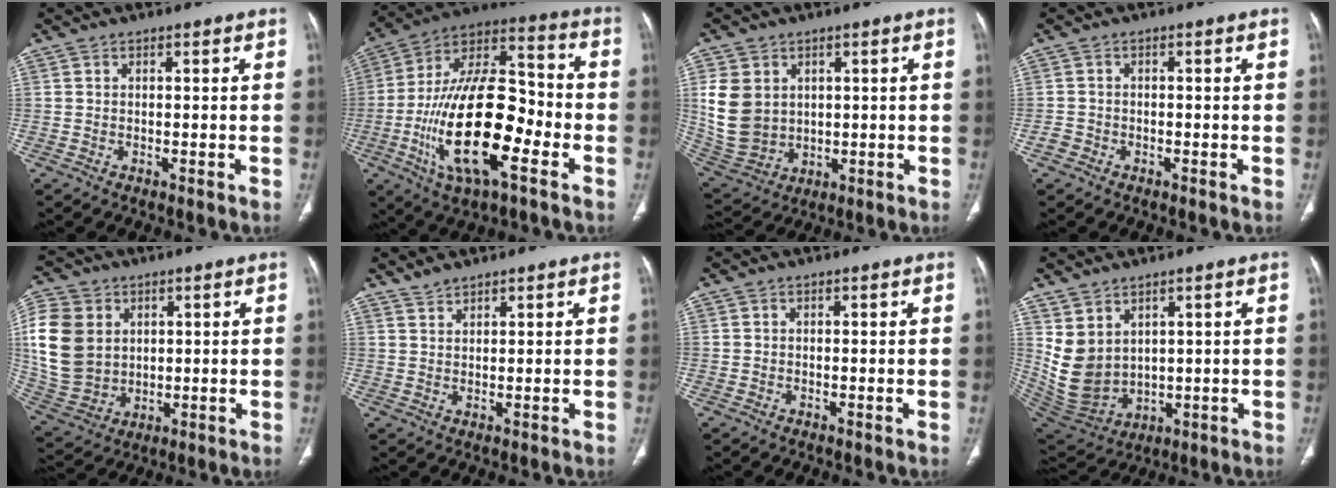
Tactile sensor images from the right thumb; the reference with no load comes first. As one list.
[{"total": 23.9, "force": [-7.0, 10.1, 20.5], "torque": [-0.359, 0.034, -0.118]}, {"total": 11.2, "force": [2.4, 9.1, 6.1], "torque": [-0.107, -0.010, 0.071]}, {"total": 1.5, "force": [-0.9, 1.2, 0.2], "torque": [-0.004, 0.005, -0.020]}, {"total": 15.8, "force": [3.1, 12.7, 8.8], "torque": [-0.178, -0.003, 0.074]}, {"total": 2.0, "force": [2.0, 0.4, 0.3], "torque": [-0.001, -0.002, 0.043]}, {"total": 0.0}, {"total": 10.2, "force": [3.7, 7.6, 5.8], "torque": [-0.102, -0.023, 0.107]}]